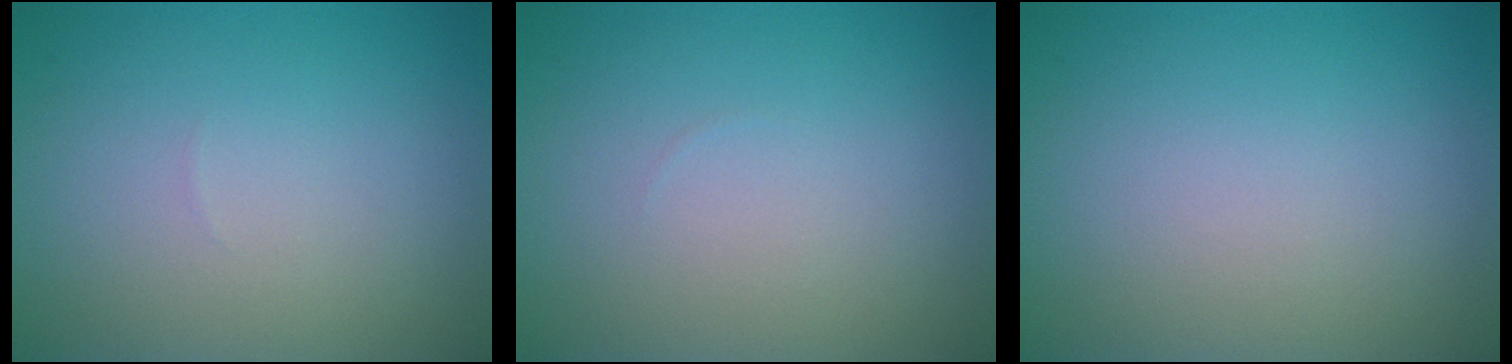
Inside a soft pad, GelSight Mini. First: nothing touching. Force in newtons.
{"total": 0.0}
{"total": 0.0}